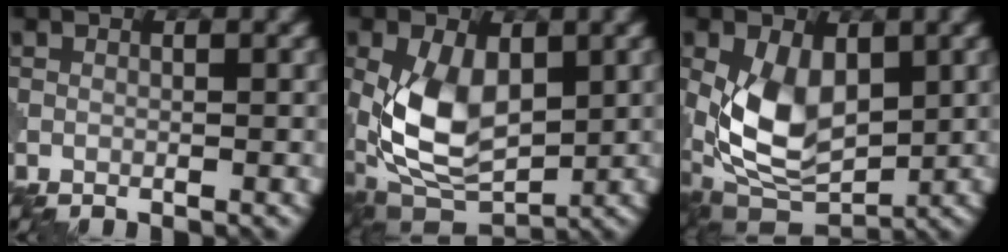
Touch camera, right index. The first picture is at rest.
{"total": 8.5, "force": [0.6, 5.4, 6.5], "torque": [-0.147, -0.007, 0.012]}
{"total": 8.0, "force": [0.7, 5.2, 6.1], "torque": [-0.136, -0.007, 0.014]}